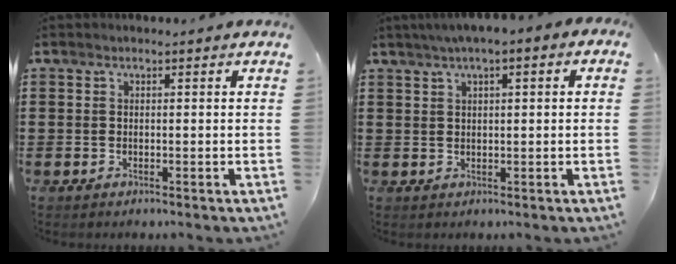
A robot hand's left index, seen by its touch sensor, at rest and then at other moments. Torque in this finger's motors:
{"motor_torque": [2.14, 0.00, 0.83, 0.21]}